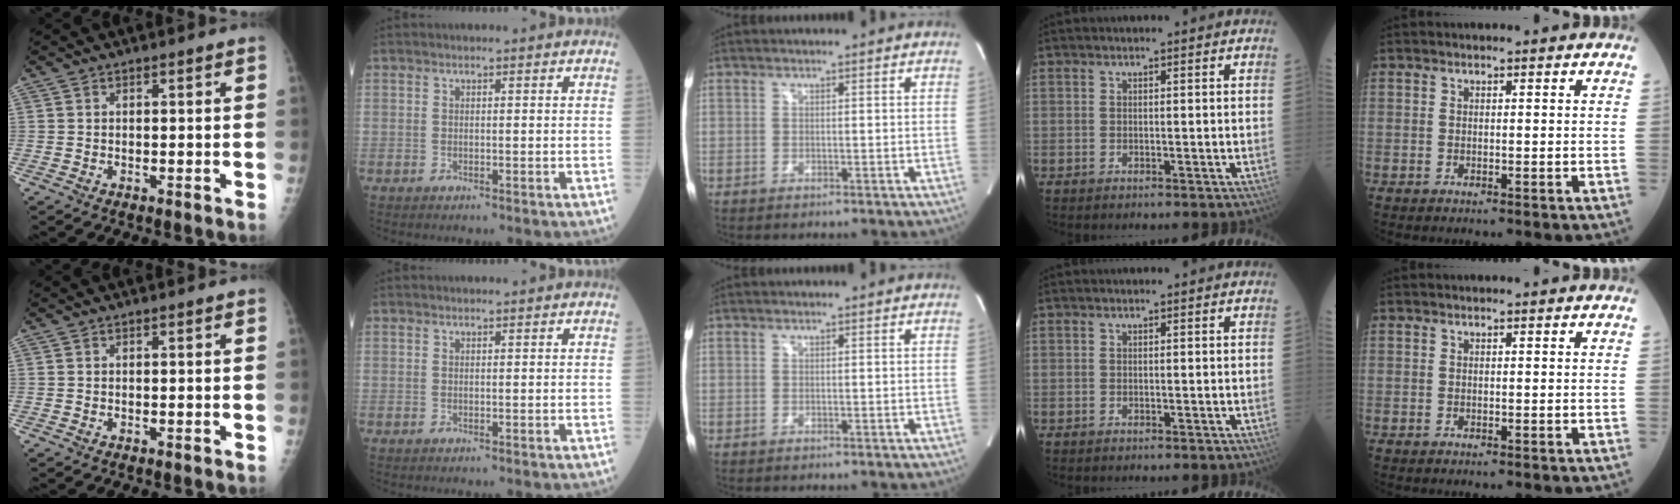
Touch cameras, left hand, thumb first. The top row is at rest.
{}